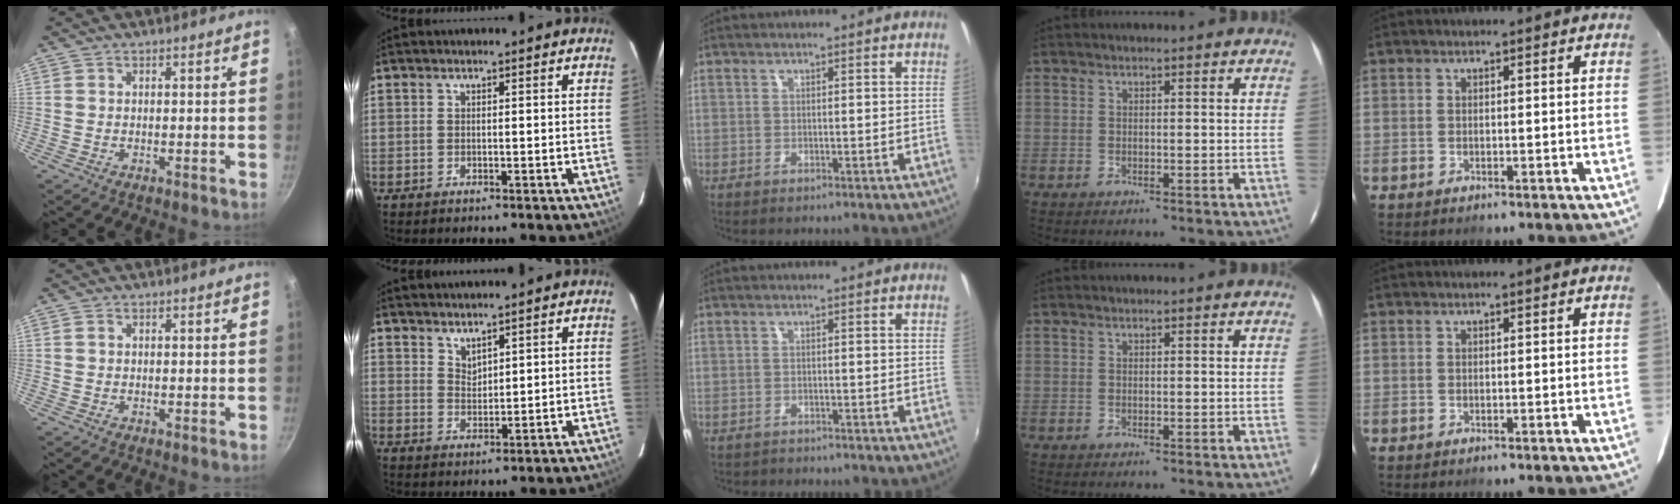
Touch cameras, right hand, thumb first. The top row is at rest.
{"thumb": {"total": 0.6, "force": [0.1, 0.5, 0.3], "torque": [-0.004, 0.004, 0.001]}, "index": {"total": 2.7, "force": [2.4, 0.9, 0.8], "torque": [-0.012, 0.000, 0.045]}, "middle": {"total": 1.2, "force": [-1.1, 0.4, 0.0], "torque": [-0.006, -0.001, -0.017]}}